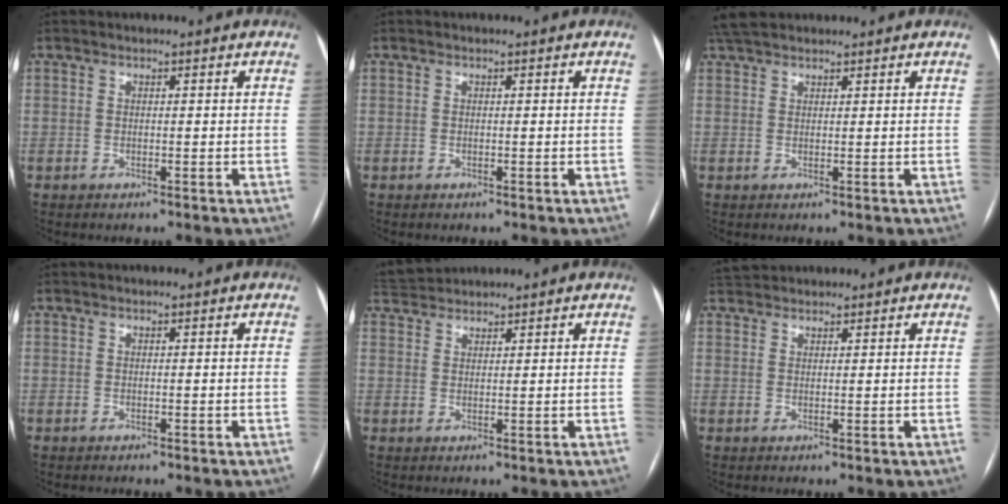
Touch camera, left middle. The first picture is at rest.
{"total": 0.0}
{"total": 4.7, "force": [4.1, 1.6, 1.6], "torque": [-0.033, 0.029, 0.076]}
{"total": 0.0}
{"total": 4.4, "force": [4.3, 0.7, 0.5], "torque": [-0.016, 0.029, 0.081]}
{"total": 3.8, "force": [3.6, 1.1, 0.7], "torque": [-0.019, 0.033, 0.065]}